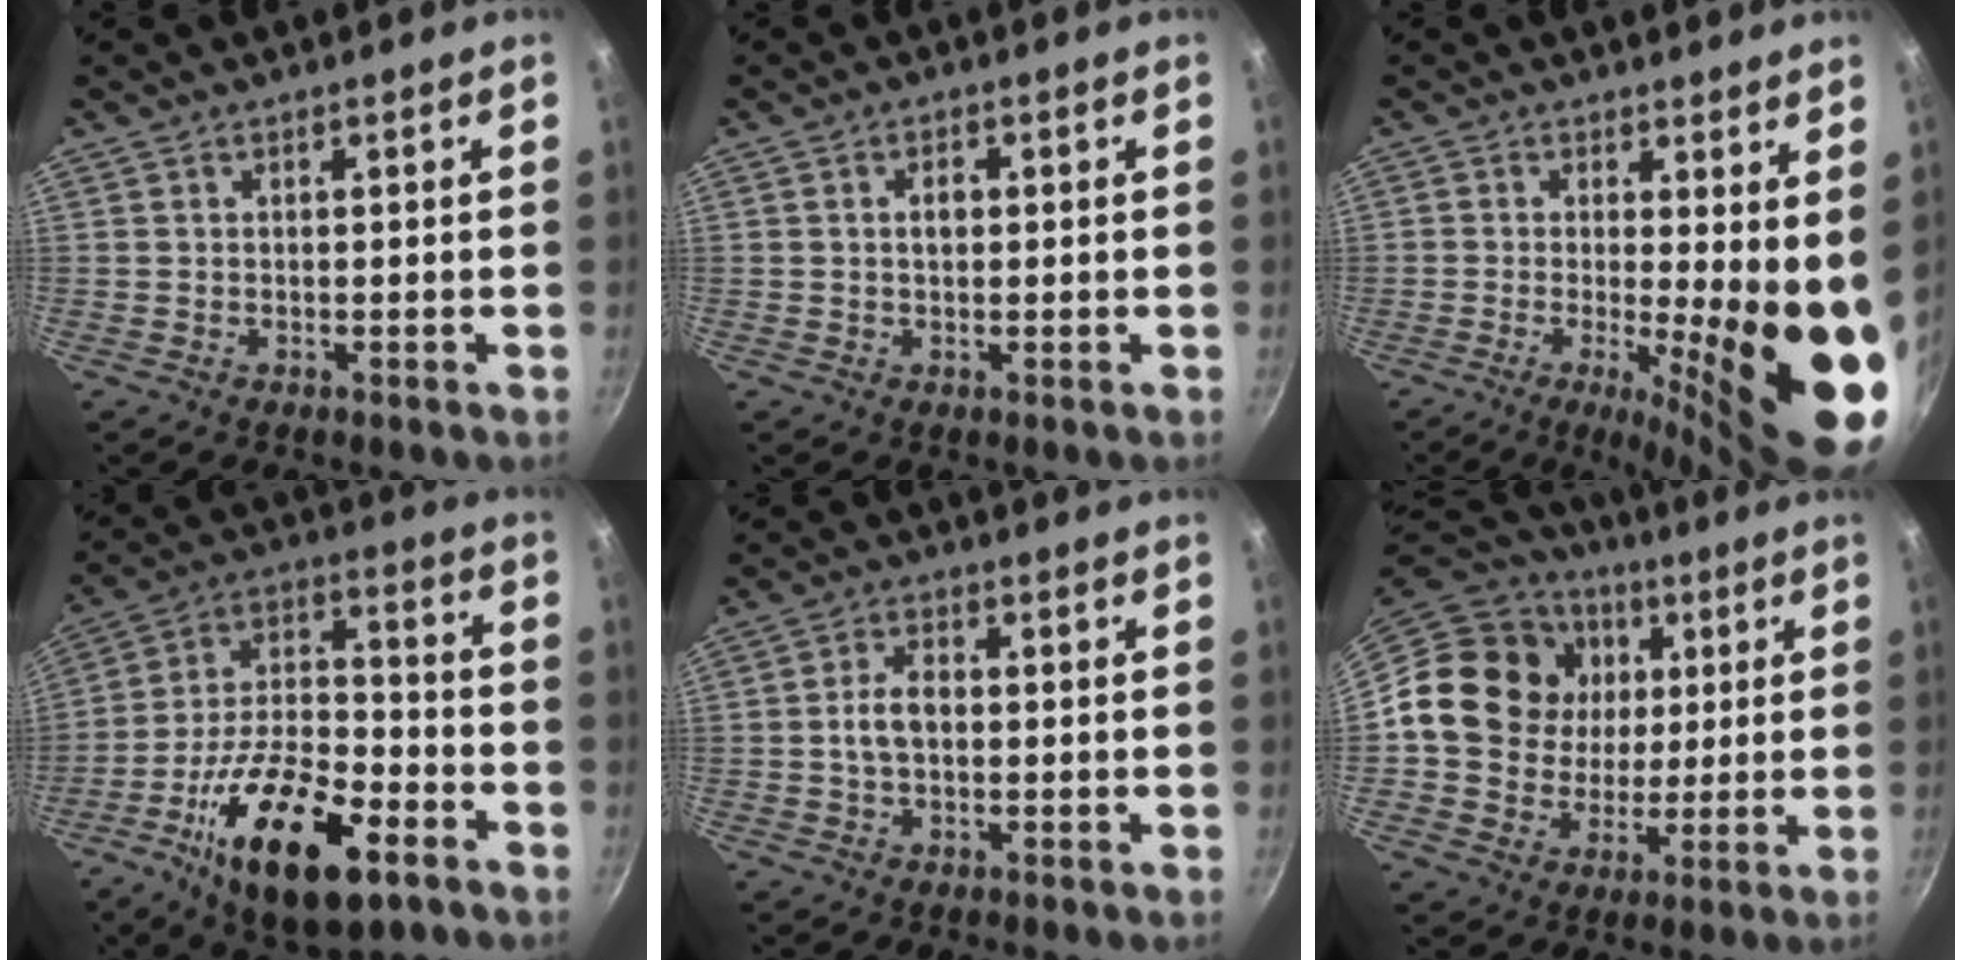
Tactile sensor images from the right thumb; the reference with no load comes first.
{"total": 2.3, "force": [0.2, 1.6, 1.7], "torque": [-0.019, 0.004, 0.003]}
{"total": 14.2, "force": [-0.9, 3.6, 13.7], "torque": [-0.173, -0.031, -0.010]}
{"total": 22.9, "force": [-11.1, 9.8, 17.4], "torque": [-0.281, 0.044, -0.193]}
{"total": 4.8, "force": [-0.2, 2.9, 3.8], "torque": [-0.068, 0.017, -0.009]}
{"total": 19.5, "force": [3.5, 16.9, 9.0], "torque": [-0.144, 0.012, 0.058]}